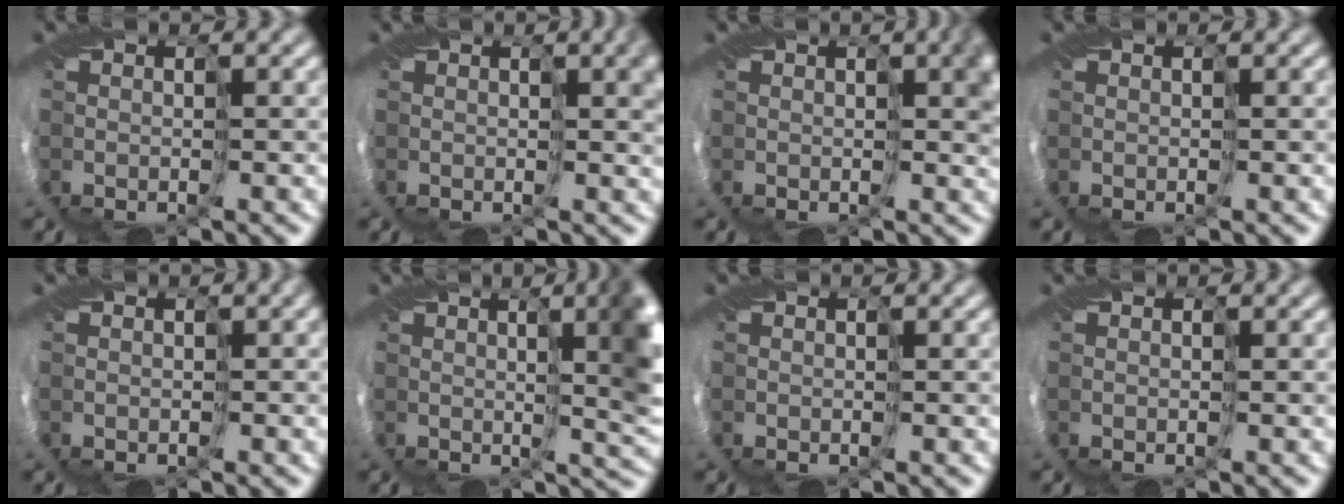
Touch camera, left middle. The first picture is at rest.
{"total": 3.8, "force": [1.5, 1.1, 3.3], "torque": [-0.050, 0.002, 0.025]}
{"total": 4.2, "force": [1.3, 1.4, 3.7], "torque": [-0.053, 0.005, 0.019]}
{"total": 0.0}
{"total": 1.0, "force": [-0.2, 0.8, 0.6], "torque": [-0.003, 0.003, 0.003]}
{"total": 7.9, "force": [2.1, 2.1, 7.4], "torque": [-0.073, 0.013, 0.030]}
{"total": 0.0}
{"total": 0.0}